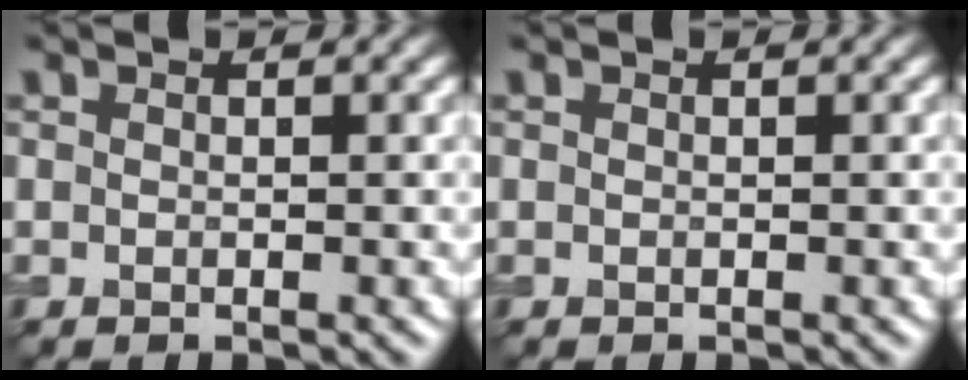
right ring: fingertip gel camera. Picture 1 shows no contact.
{"total": 0.0}